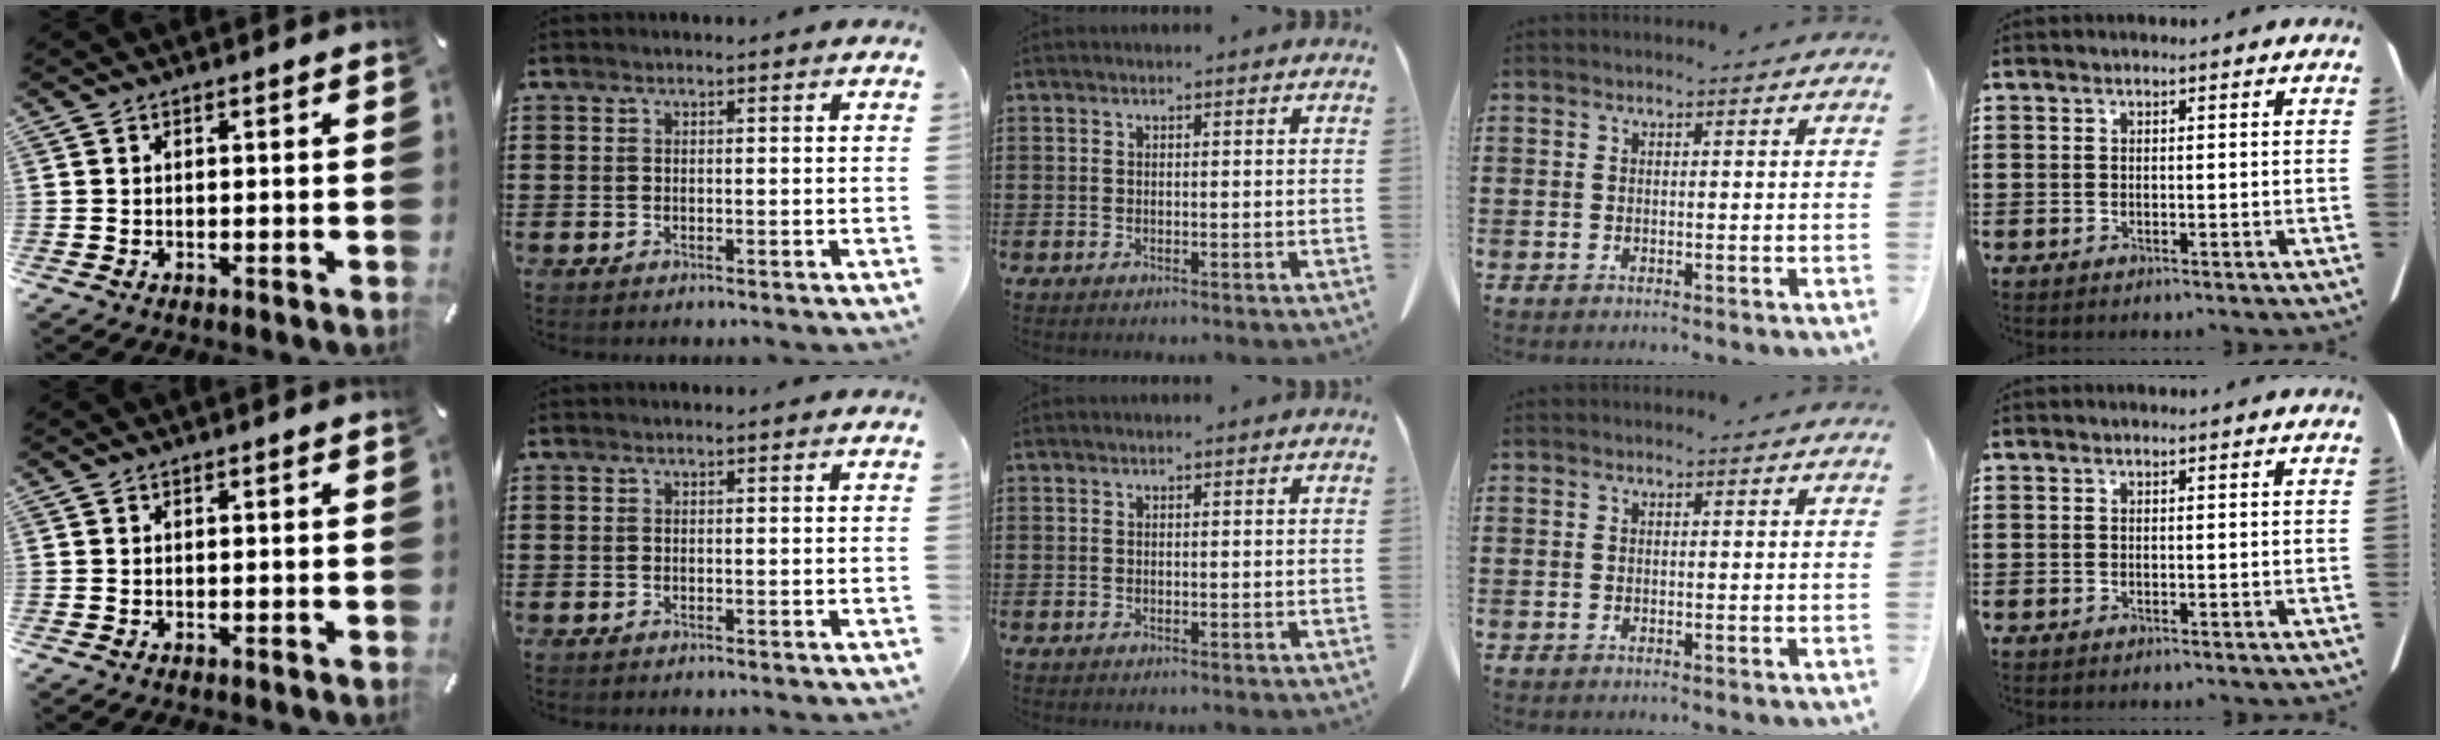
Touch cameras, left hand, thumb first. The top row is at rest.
{}